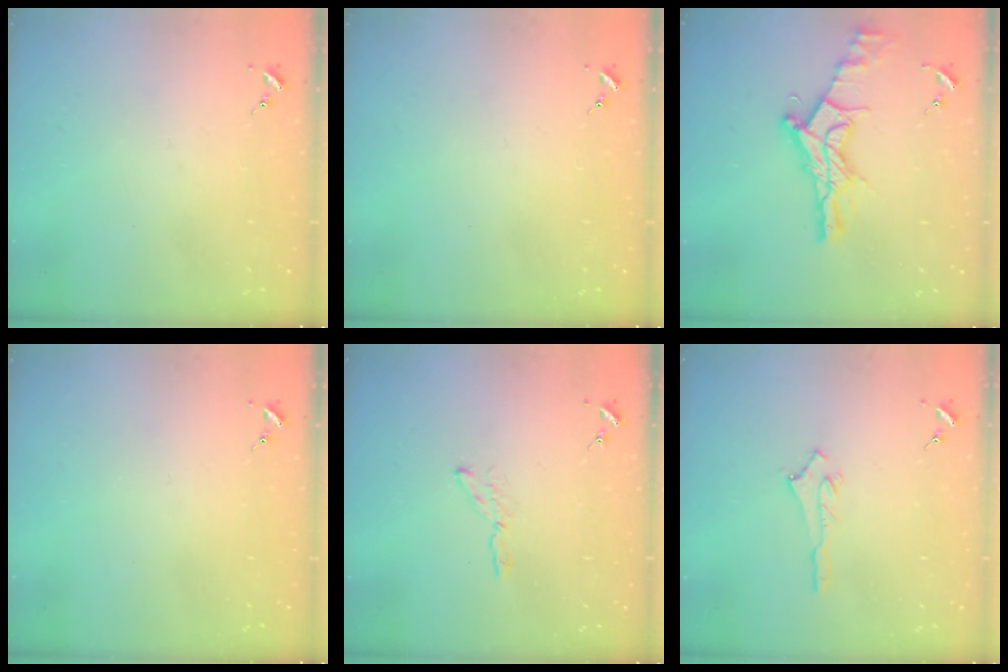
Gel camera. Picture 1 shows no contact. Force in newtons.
{"total": 0.0}
{"total": 17.3, "press": 17.2, "slide": 1.4}
{"total": 0.0}
{"total": 3.5, "press": 3.5, "slide": 0.4}
{"total": 2.6, "press": 2.5, "slide": 0.4}